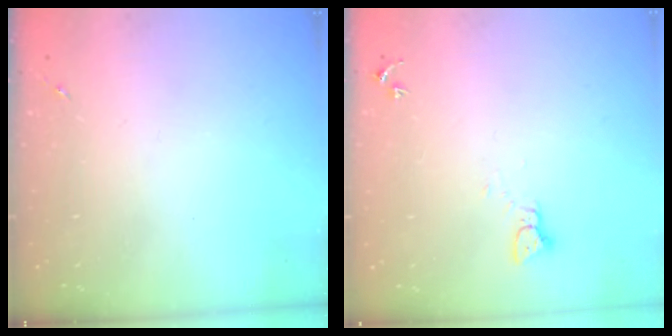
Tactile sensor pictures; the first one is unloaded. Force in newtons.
{"total": 2.2, "press": 2.2, "slide": 0.2}